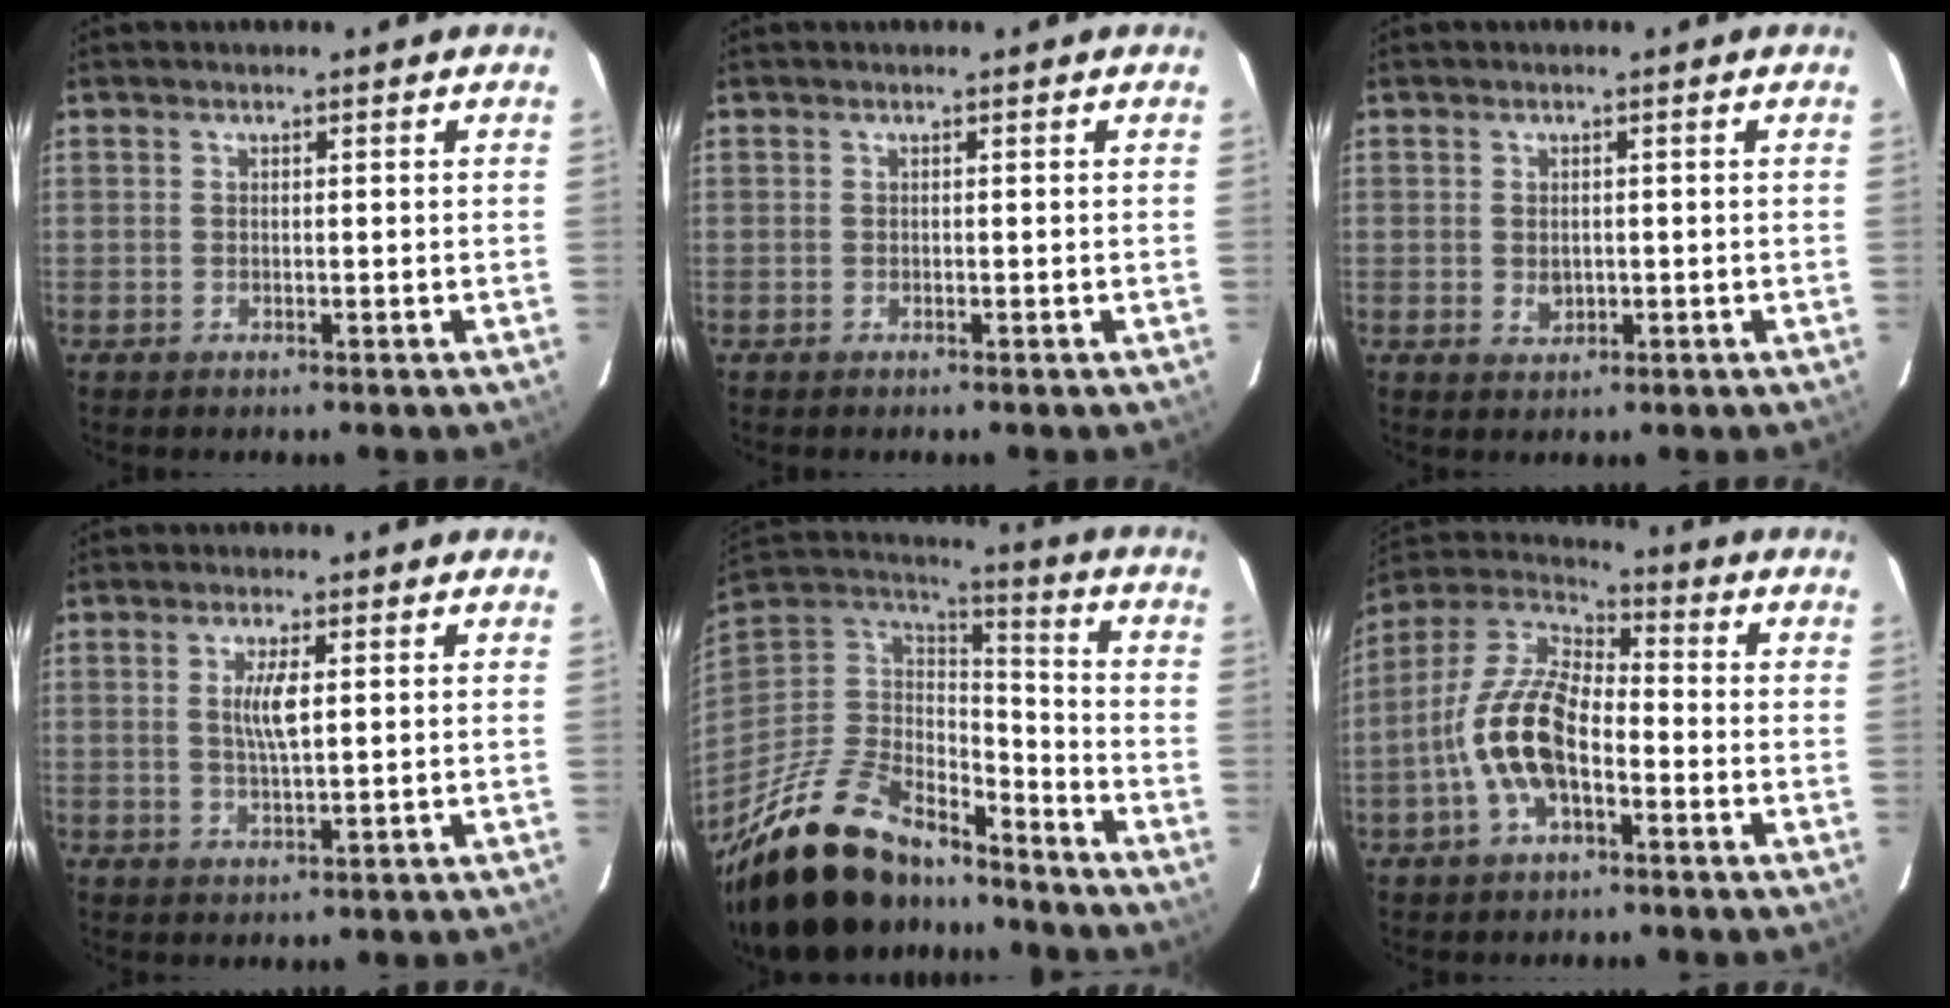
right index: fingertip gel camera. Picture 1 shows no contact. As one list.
[{"total": 0.0}, {"total": 2.7, "force": [-0.3, 2.3, 1.5], "torque": [-0.023, -0.001, -0.001]}, {"total": 4.4, "force": [0.9, 1.1, 4.2], "torque": [-0.079, -0.003, 0.019]}, {"total": 26.7, "force": [-19.7, 11.3, 14.0], "torque": [-0.289, -0.009, -0.319]}, {"total": 13.8, "force": [-4.2, 6.5, 11.4], "torque": [-0.236, 0.008, -0.083]}]